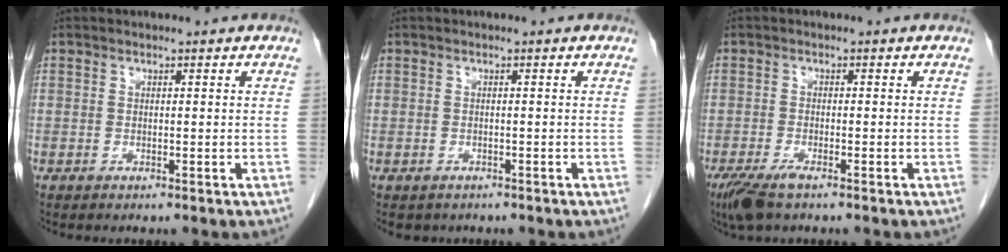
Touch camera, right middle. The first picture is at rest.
{"total": 2.0, "force": [-1.5, 1.3, 0.2], "torque": [-0.007, 0.000, -0.017]}
{"total": 4.2, "force": [-2.9, 0.9, 3.0], "torque": [-0.062, -0.011, -0.052]}